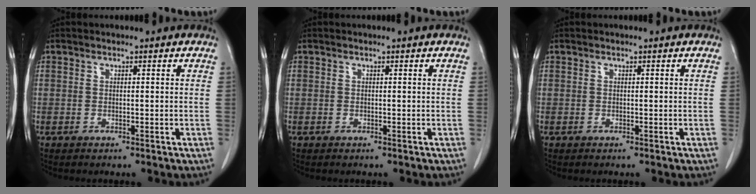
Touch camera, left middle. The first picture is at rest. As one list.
[{"total": 0.0}, {"total": 0.0}]